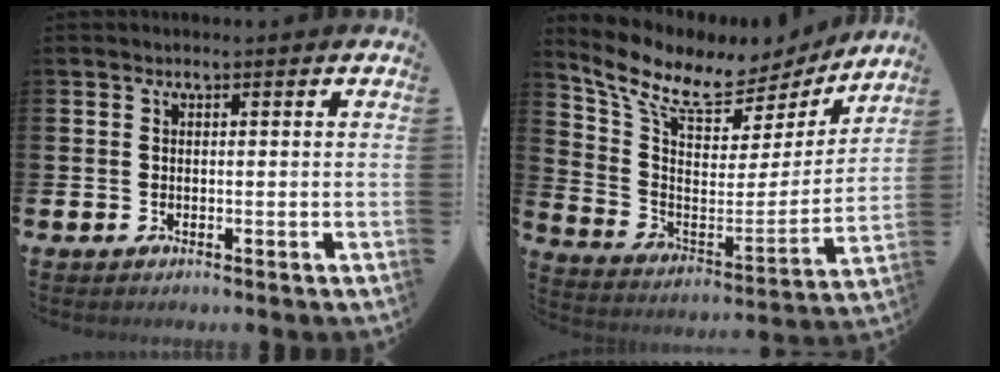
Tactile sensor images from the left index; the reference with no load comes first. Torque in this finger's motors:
{"motor_torque": [1.07, -1.07, 0.35, 0.21]}